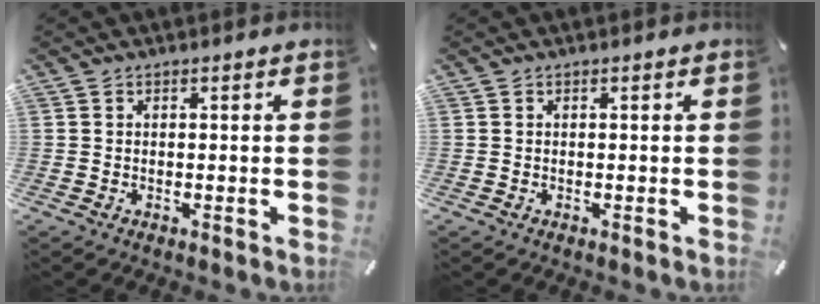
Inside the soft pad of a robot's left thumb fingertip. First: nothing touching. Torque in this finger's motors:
{"motor_torque": [0.02, -0.03, 0.04, 0.18, 0.00]}